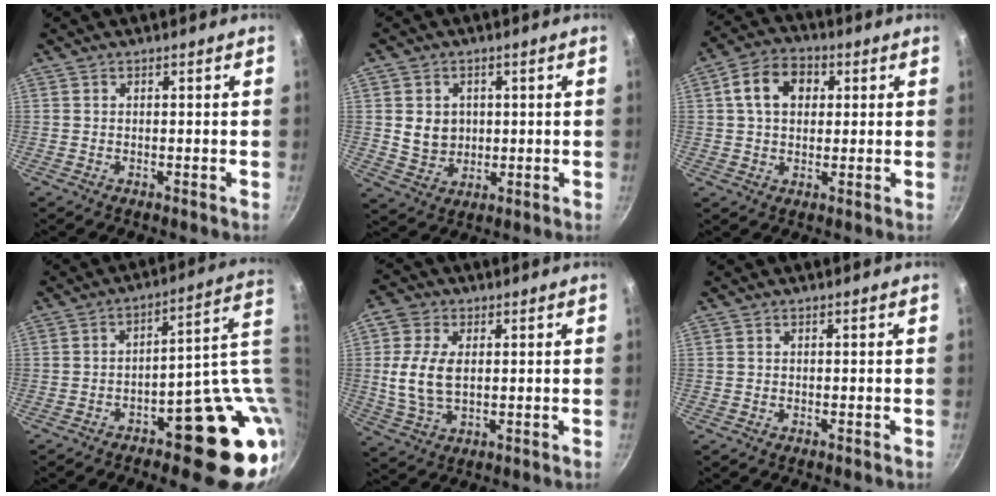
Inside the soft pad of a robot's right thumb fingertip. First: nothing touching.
{"total": 6.6, "force": [0.8, 5.8, 3.2], "torque": [-0.036, -0.005, 0.023]}
{"total": 9.5, "force": [2.3, 7.0, 6.1], "torque": [-0.082, 0.013, 0.026]}
{"total": 17.3, "force": [-0.8, 7.4, 15.6], "torque": [-0.147, 0.017, 0.001]}
{"total": 9.9, "force": [1.1, 6.3, 7.6], "torque": [-0.147, -0.003, 0.018]}
{"total": 0.0}